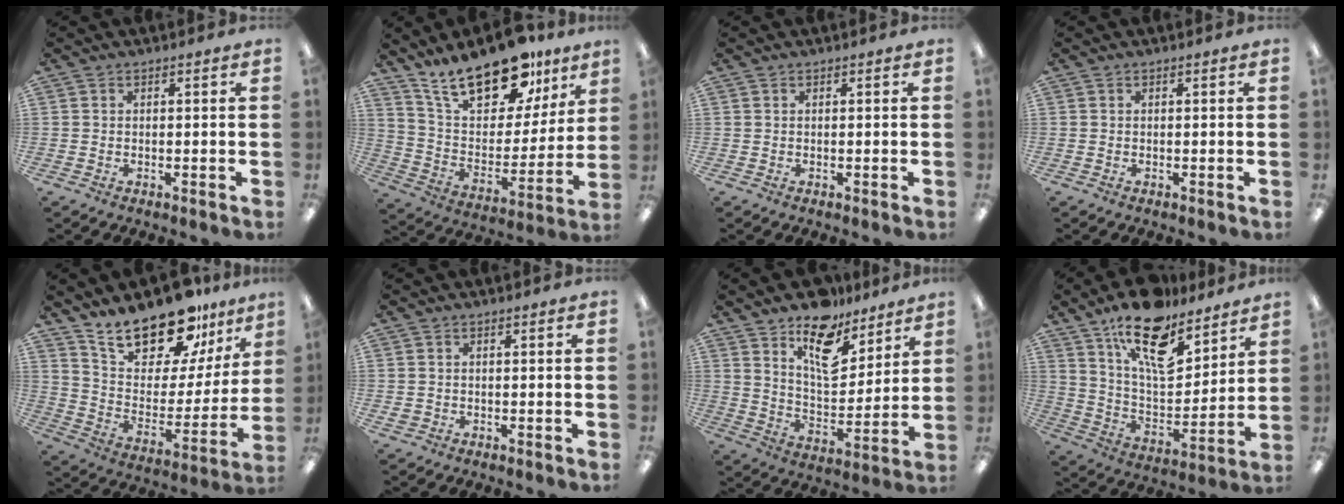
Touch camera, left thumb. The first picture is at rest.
{"total": 22.0, "force": [16.2, 9.4, 11.5], "torque": [-0.196, -0.098, 0.284]}
{"total": 0.0}
{"total": 0.0}
{"total": 20.3, "force": [16.3, 8.0, 8.9], "torque": [-0.150, -0.116, 0.287]}
{"total": 0.9, "force": [-0.2, 0.8, 0.3], "torque": [-0.006, 0.001, -0.006]}
{"total": 14.3, "force": [10.4, 7.1, 6.9], "torque": [-0.097, -0.069, 0.184]}
{"total": 18.5, "force": [12.8, 8.0, 10.7], "torque": [-0.175, -0.080, 0.222]}